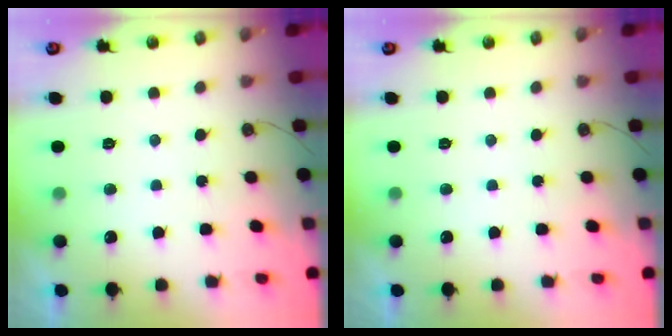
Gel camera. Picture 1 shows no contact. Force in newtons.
{"total": 0.0}